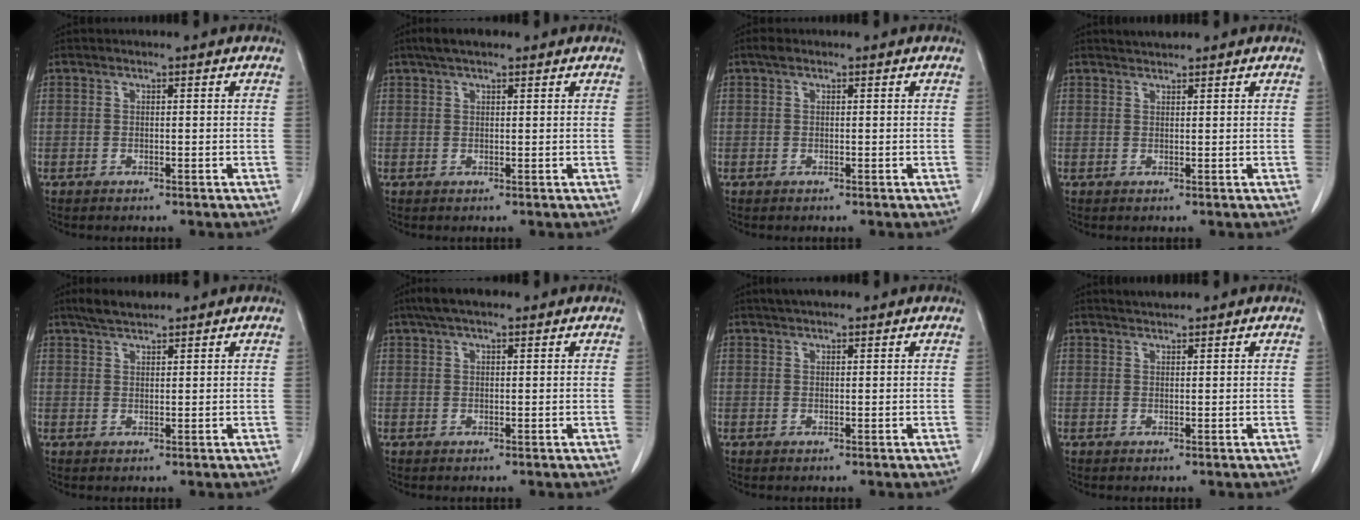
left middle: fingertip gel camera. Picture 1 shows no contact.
{"total": 3.8, "force": [2.7, 1.3, 2.3], "torque": [-0.046, 0.021, 0.047]}
{"total": 0.7, "force": [0.4, 0.5, 0.3], "torque": [-0.005, 0.011, 0.004]}
{"total": 1.4, "force": [1.4, 0.2, 0.2], "torque": [-0.010, 0.007, 0.027]}
{"total": 3.4, "force": [3.0, 0.8, 1.5], "torque": [-0.033, 0.010, 0.056]}
{"total": 4.9, "force": [3.5, 1.5, 3.0], "torque": [-0.058, 0.028, 0.060]}
{"total": 3.0, "force": [2.3, 1.0, 1.5], "torque": [-0.024, 0.020, 0.038]}
{"total": 1.4, "force": [1.4, 0.1, 0.2], "torque": [-0.009, 0.007, 0.028]}